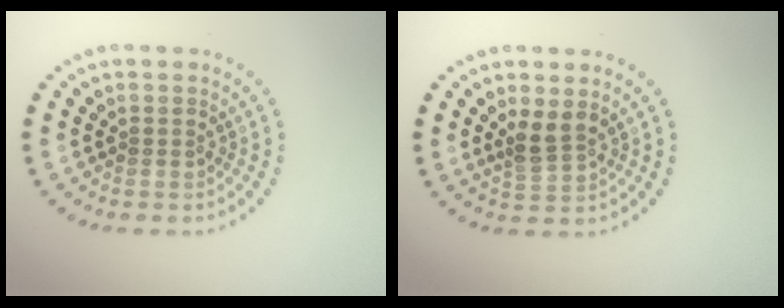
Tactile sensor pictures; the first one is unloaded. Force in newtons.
{"total": 2.2, "press": 1.7, "slide": 1.4}